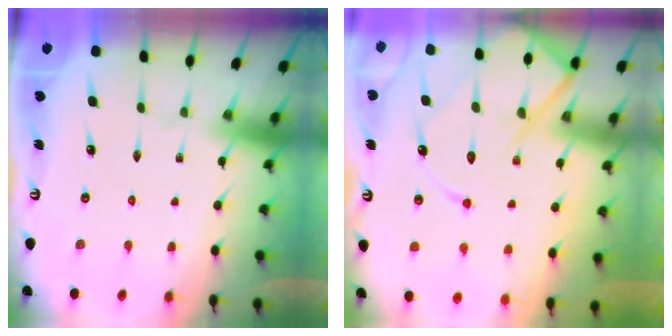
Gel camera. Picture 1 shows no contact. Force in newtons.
{"total": 12.9, "press": 12.9, "slide": 1.3}